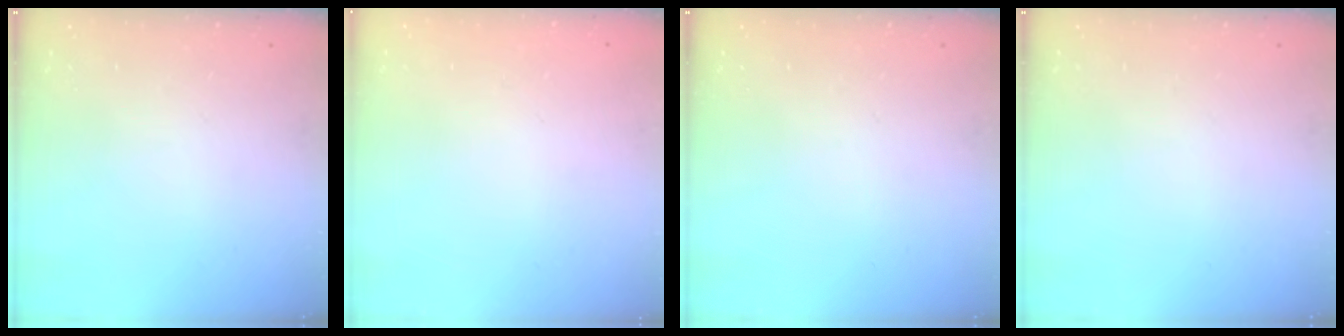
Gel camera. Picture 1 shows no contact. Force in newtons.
{"total": 1.8, "press": 1.8, "slide": 0.2}
{"total": 0.0}
{"total": 0.0}